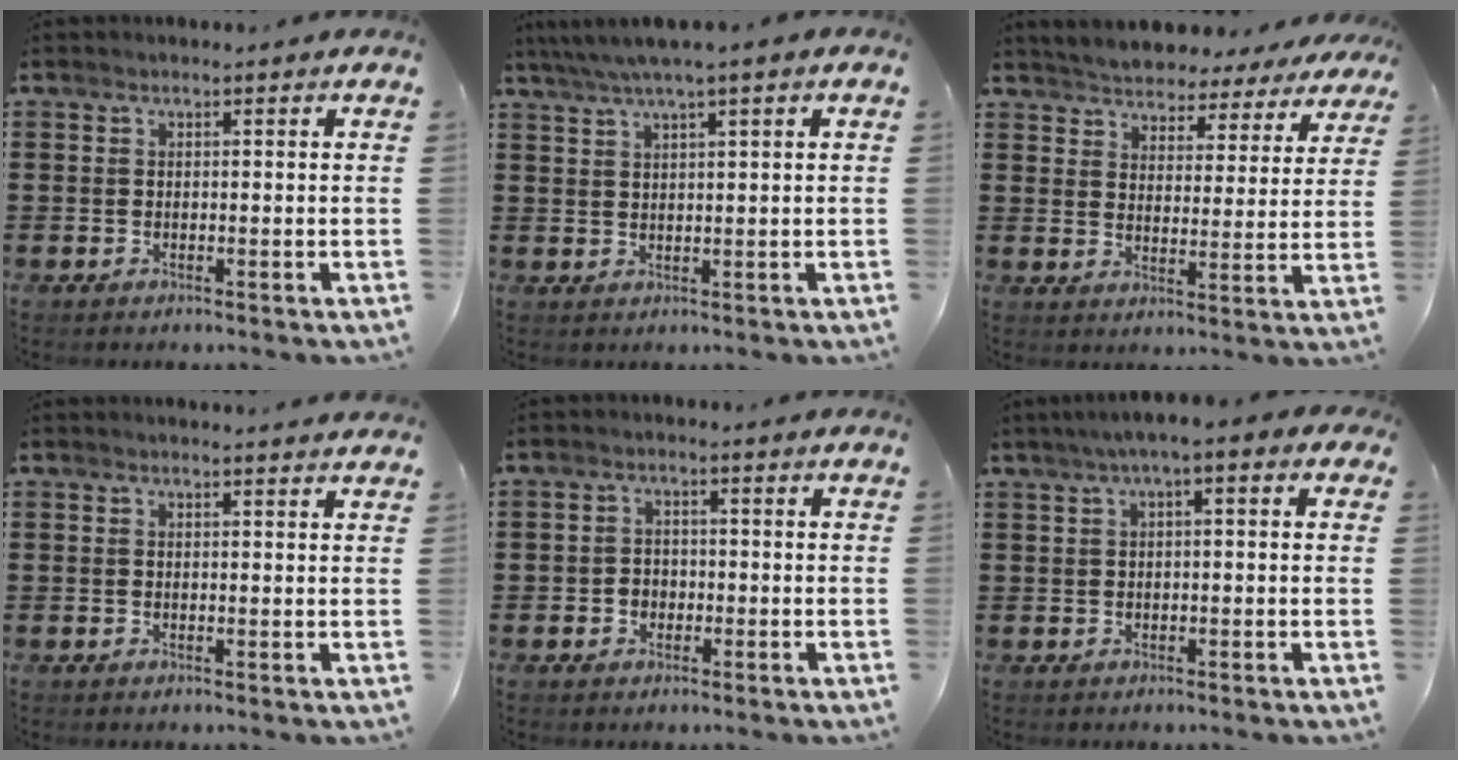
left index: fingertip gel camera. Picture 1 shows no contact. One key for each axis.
{"total": 3.2, "fx": 2.0, "fy": -0.1, "fz": 2.5, "tx": -0.051, "ty": 0.002, "tz": 0.034}
{"total": 4.3, "fx": 4.3, "fy": 0.3, "fz": -0.5, "tx": -0.018, "ty": -0.033, "tz": 0.072}
{"total": 1.3, "fx": 1.2, "fy": -0.1, "fz": 0.4, "tx": -0.009, "ty": -0.001, "tz": 0.023}
{"total": 2.1, "fx": -0.7, "fy": 1.8, "fz": 0.8, "tx": -0.020, "ty": 0.004, "tz": -0.017}
{"total": 2.6, "fx": 0.2, "fy": 0.4, "fz": 2.6, "tx": -0.046, "ty": 0.004, "tz": 0.000}